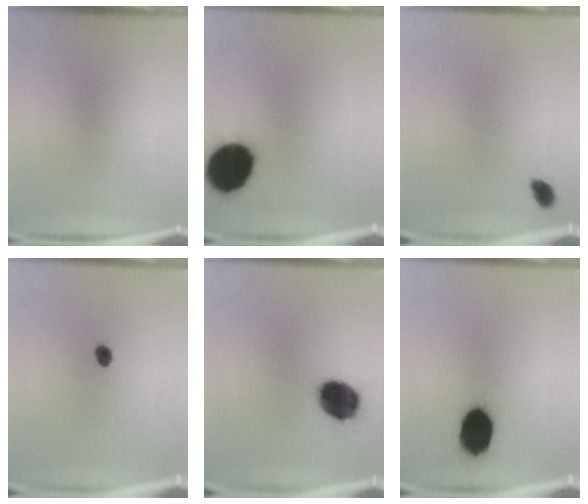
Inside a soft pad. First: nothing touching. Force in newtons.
{"total": 14.1}
{"total": 1.8}
{"total": 2.1}
{"total": 12.9}
{"total": 12.3}